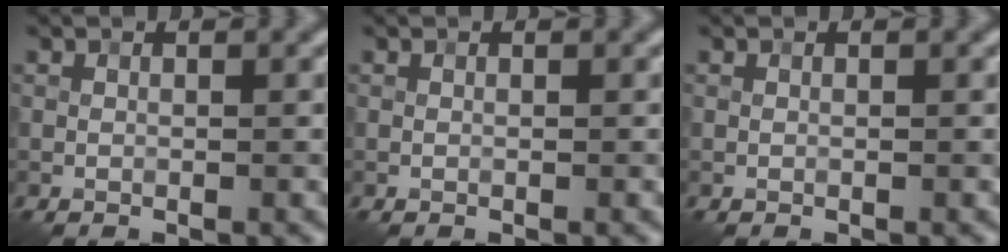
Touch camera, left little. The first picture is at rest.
{"total": 0.0}
{"total": 0.0}